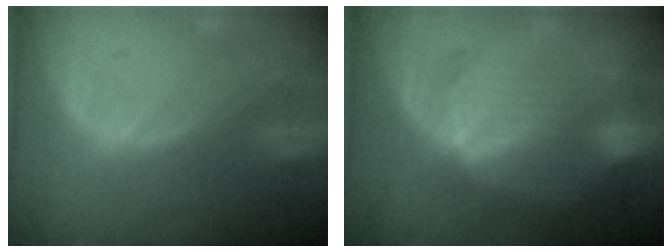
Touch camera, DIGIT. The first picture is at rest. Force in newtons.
{"total": 6.9, "press": 6.9, "slide": 1.1}